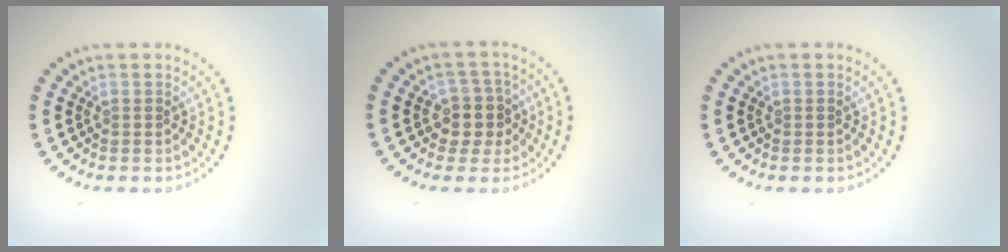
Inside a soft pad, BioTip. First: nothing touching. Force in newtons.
{"total": 2.9, "press": 2.6, "slide": 1.3}
{"total": 0.0}